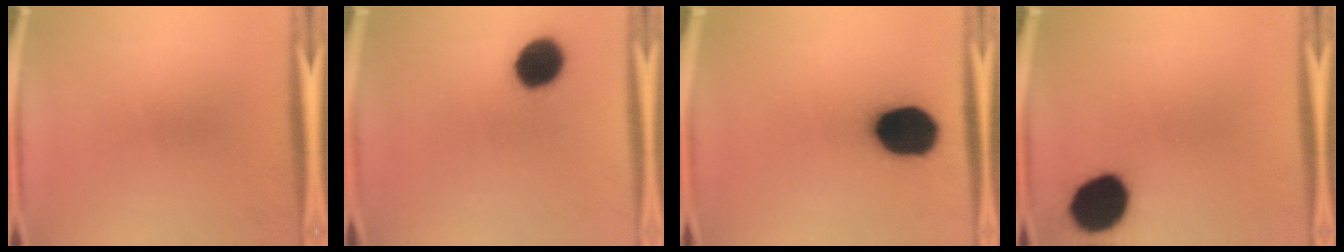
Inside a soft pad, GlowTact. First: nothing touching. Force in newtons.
{"total": 10.7}
{"total": 18.9}
{"total": 15.5}